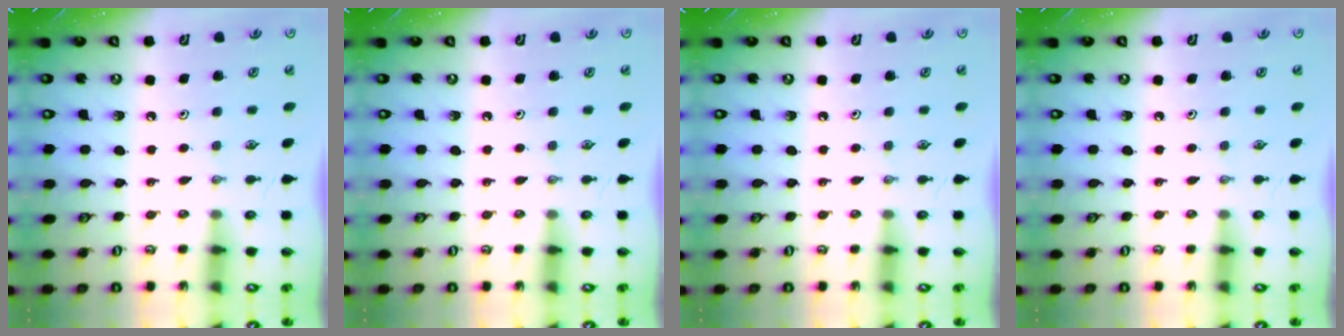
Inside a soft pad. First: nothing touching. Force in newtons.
{"total": 0.0}
{"total": 0.0}
{"total": 0.0}